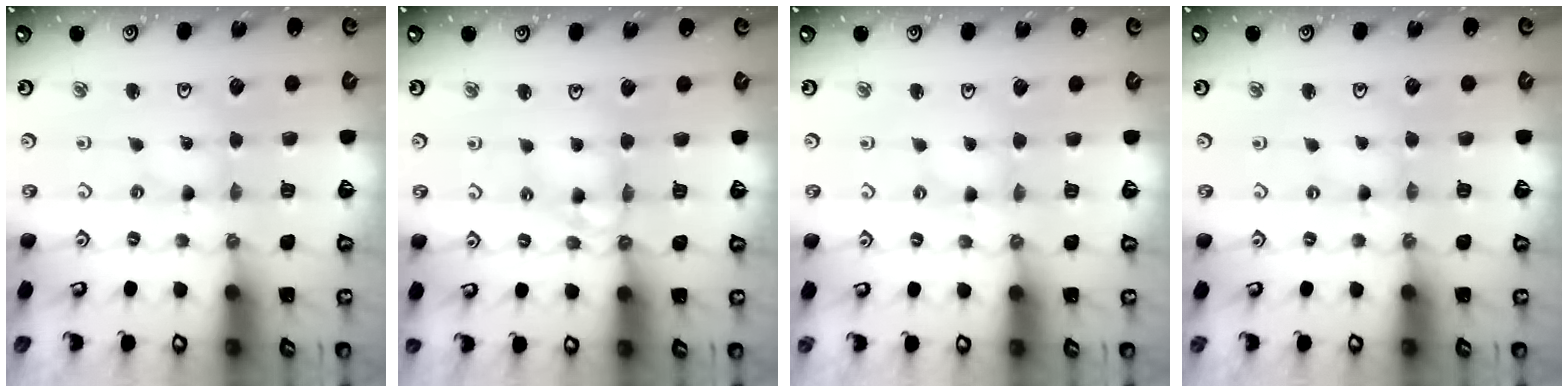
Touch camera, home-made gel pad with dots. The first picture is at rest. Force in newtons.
{"total": 8.0, "press": 7.9, "slide": 0.7}
{"total": 1.9, "press": 1.9, "slide": 0.3}
{"total": 0.0}